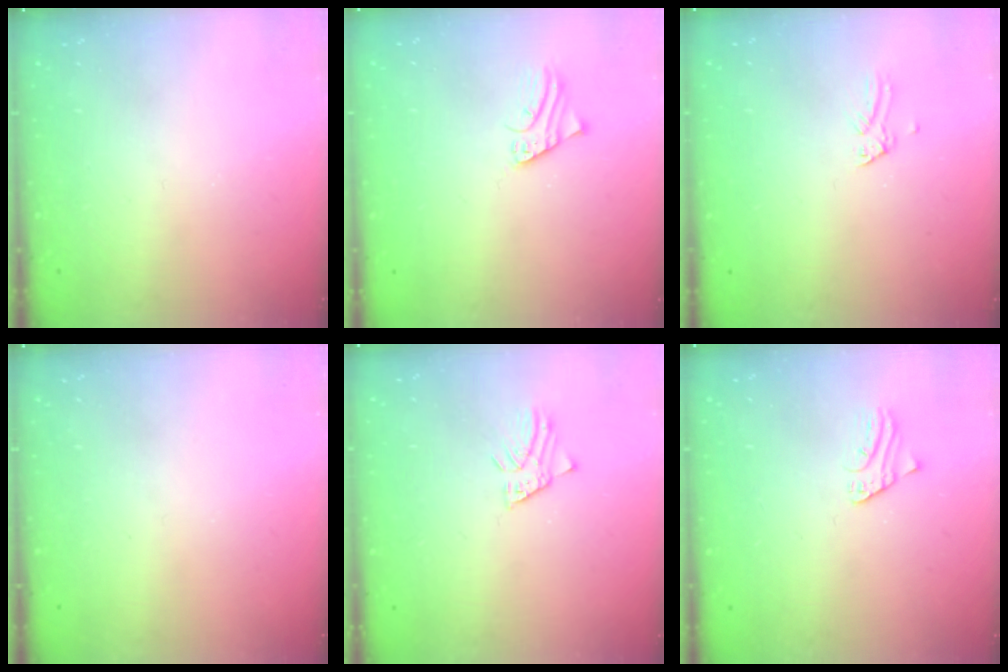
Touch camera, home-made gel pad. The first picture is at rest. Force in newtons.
{"total": 1.8, "press": 1.7, "slide": 0.1}
{"total": 0.0}
{"total": 0.0}
{"total": 1.4, "press": 1.4, "slide": 0.1}
{"total": 1.2, "press": 1.2, "slide": 0.1}